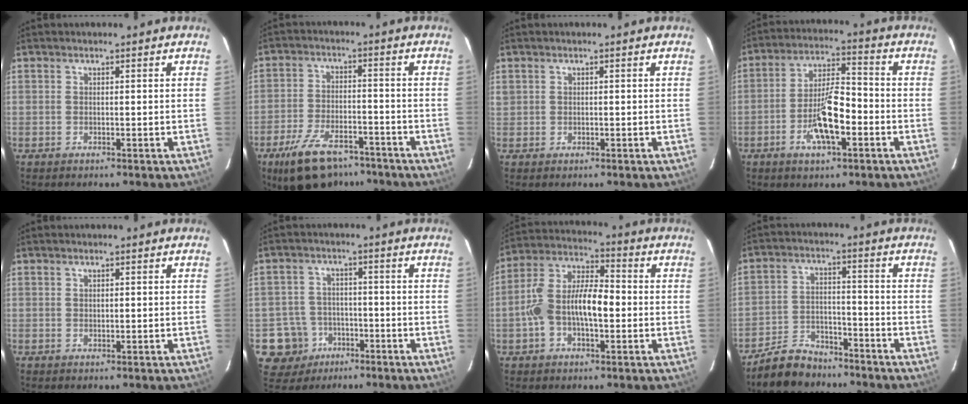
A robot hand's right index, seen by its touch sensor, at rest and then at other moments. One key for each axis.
{"total": 13.8, "fx": -9.8, "fy": 6.3, "fz": 7.4, "tx": -0.164, "ty": -0.009, "tz": -0.162}
{"total": 0.9, "fx": 0.0, "fy": 0.9, "fz": 0.4, "tx": -0.005, "ty": 0.001, "tz": 0.001}
{"total": 10.8, "fx": -4.2, "fy": 3.4, "fz": 9.3, "tx": -0.186, "ty": 0.002, "tz": -0.073}
{"total": 0.8, "fx": 0.3, "fy": 0.5, "fz": 0.5, "tx": -0.007, "ty": 0.003, "tz": 0.006}
{"total": 8.3, "fx": -3.5, "fy": 7.5, "fz": 0.6, "tx": -0.036, "ty": 0.031, "tz": -0.048}
{"total": 11.8, "fx": -1.8, "fy": 5.9, "fz": 10.1, "tx": -0.202, "ty": 0.019, "tz": -0.033}
{"total": 9.3, "fx": -7.7, "fy": 4.6, "fz": 2.5, "tx": -0.077, "ty": 0.014, "tz": -0.123}